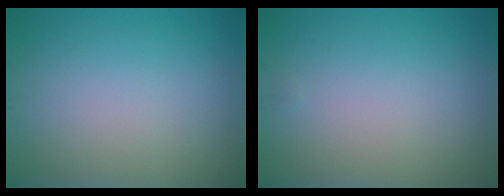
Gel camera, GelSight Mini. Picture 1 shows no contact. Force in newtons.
{"total": 0.0}